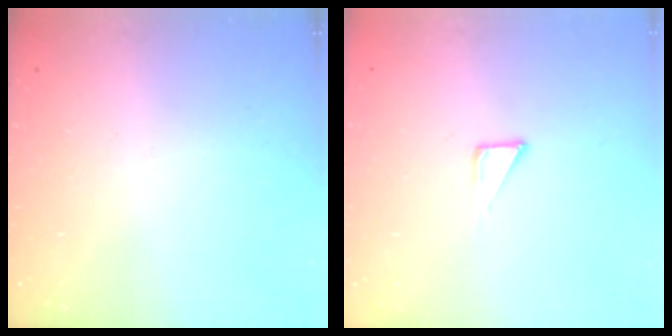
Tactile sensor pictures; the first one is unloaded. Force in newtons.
{"total": 2.3, "press": 2.3, "slide": 0.1}